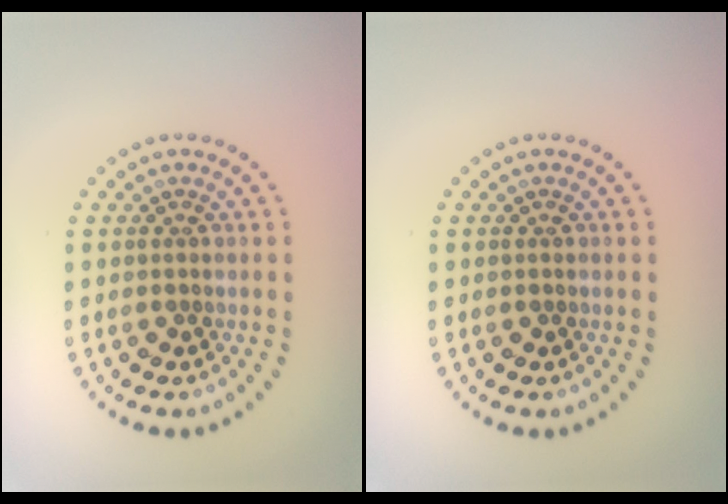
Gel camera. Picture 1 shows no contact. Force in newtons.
{"total": 0.0}